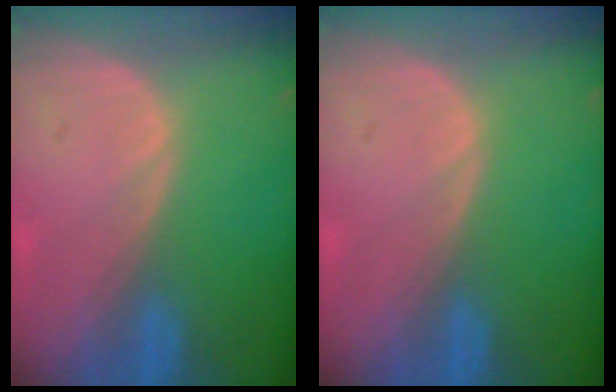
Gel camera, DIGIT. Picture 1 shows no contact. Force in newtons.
{"total": 0.0}